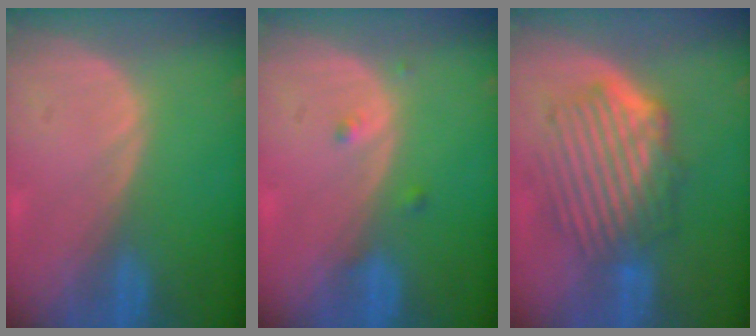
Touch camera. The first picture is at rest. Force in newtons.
{"total": 1.3, "press": 1.3, "slide": 0.0}
{"total": 9.4, "press": 8.3, "slide": 4.5}